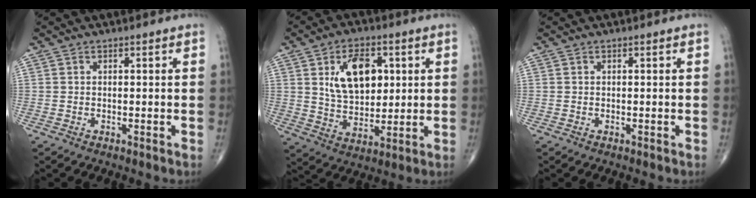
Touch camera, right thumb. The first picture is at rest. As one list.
[{"total": 12.7, "force": [3.6, 7.8, 9.4], "torque": [-0.128, -0.014, 0.069]}, {"total": 0.0}]